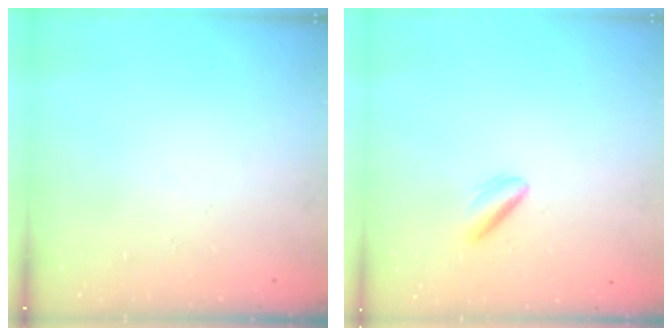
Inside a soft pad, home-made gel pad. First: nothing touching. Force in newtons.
{"total": 3.0, "press": 2.8, "slide": 1.2}